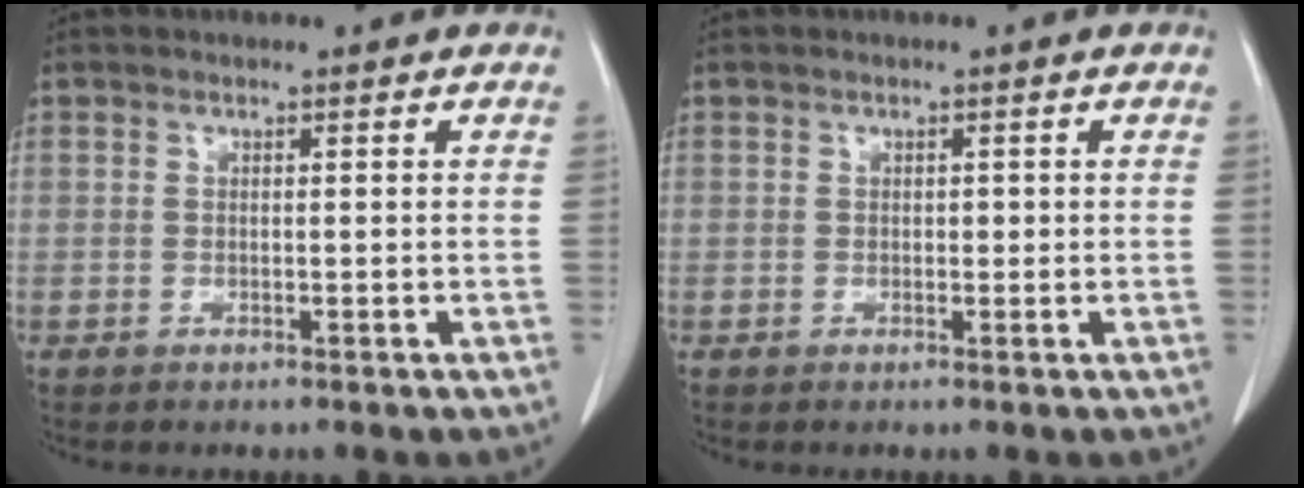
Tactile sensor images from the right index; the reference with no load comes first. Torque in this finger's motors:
{"motor_torque": [0.08, 0.01, 0.02, 0.01]}